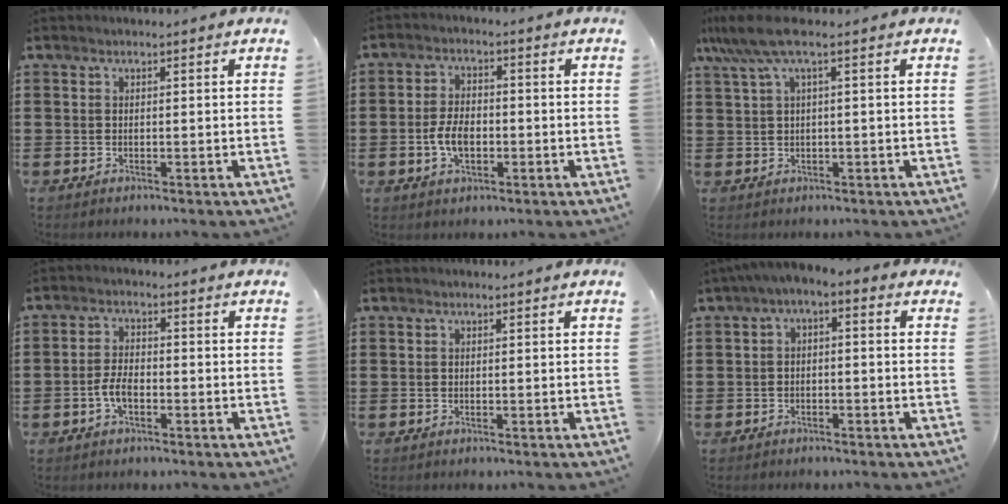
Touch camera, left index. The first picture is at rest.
{"total": 5.0, "force": [-1.0, 2.7, 4.1], "torque": [-0.087, 0.002, -0.020]}
{"total": 5.4, "force": [1.4, 0.8, 5.1], "torque": [-0.121, -0.009, 0.018]}
{"total": 3.8, "force": [-1.4, 1.7, 3.1], "torque": [-0.077, -0.002, -0.032]}
{"total": 0.0}
{"total": 2.8, "force": [-2.6, 0.4, 1.0], "torque": [-0.026, -0.002, -0.059]}